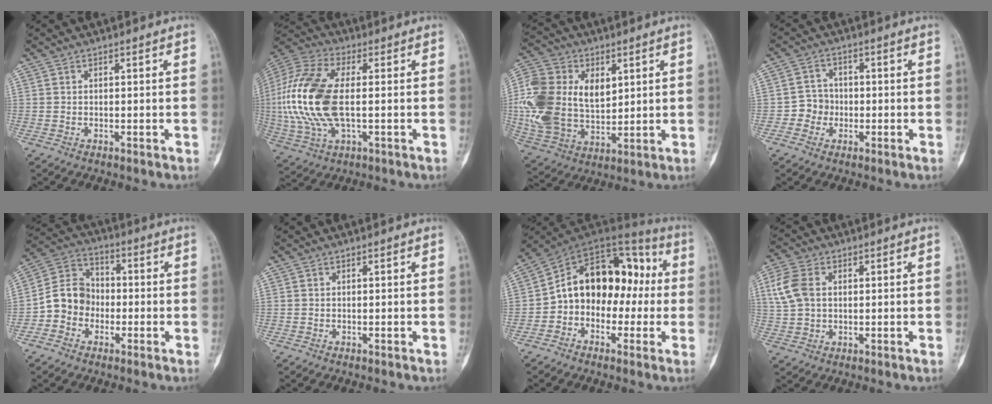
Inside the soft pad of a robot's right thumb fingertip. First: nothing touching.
{"total": 19.7, "force": [-0.1, 9.8, 17.1], "torque": [-0.388, 0.005, 0.000]}
{"total": 20.4, "force": [3.3, 14.0, 14.5], "torque": [-0.301, -0.011, 0.067]}
{"total": 4.1, "force": [-1.1, 3.9, 0.8], "torque": [0.013, 0.013, -0.028]}
{"total": 9.3, "force": [-2.4, 8.0, 4.0], "torque": [-0.051, 0.037, -0.059]}
{"total": 0.0}
{"total": 17.3, "force": [-0.6, 12.2, 12.3], "torque": [-0.138, 0.061, -0.021]}
{"total": 7.8, "force": [1.8, 5.4, 5.3], "torque": [-0.117, 0.007, 0.037]}